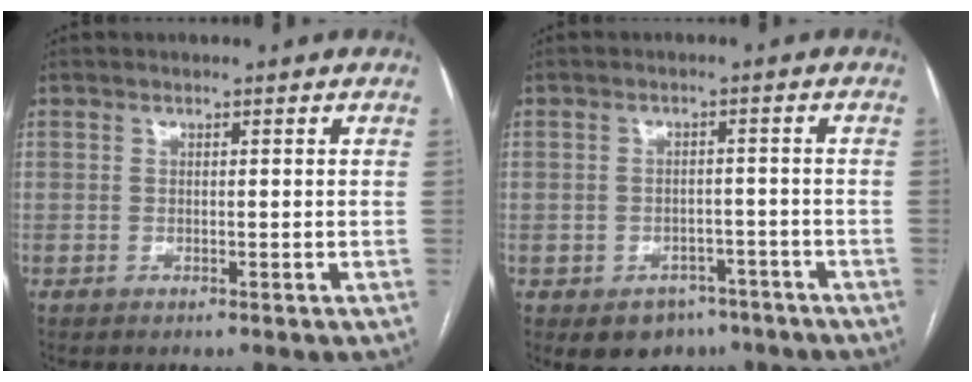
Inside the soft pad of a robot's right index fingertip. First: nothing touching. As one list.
[{"total": 6.6, "force": [-4.3, 4.8, 1.6], "torque": [-0.010, 0.014, -0.053]}]